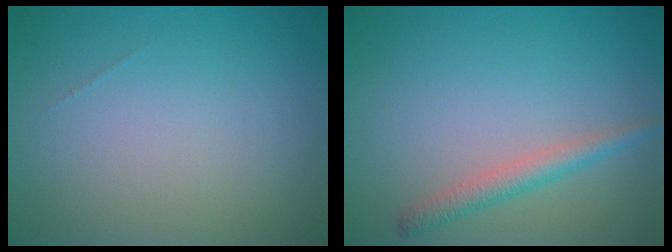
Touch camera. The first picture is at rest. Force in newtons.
{"total": 2.2, "press": 2.2, "slide": 0.0}